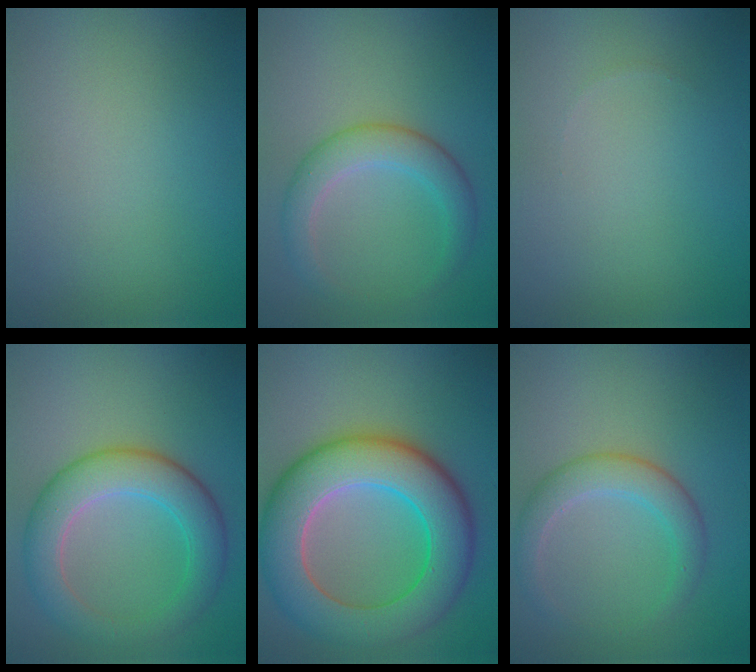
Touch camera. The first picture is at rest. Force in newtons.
{"total": 3.5, "press": 3.5, "slide": 0.2}
{"total": 0.0}
{"total": 5.5, "press": 5.5, "slide": 0.1}
{"total": 10.4, "press": 10.4, "slide": 0.4}
{"total": 3.1, "press": 3.1, "slide": 0.3}